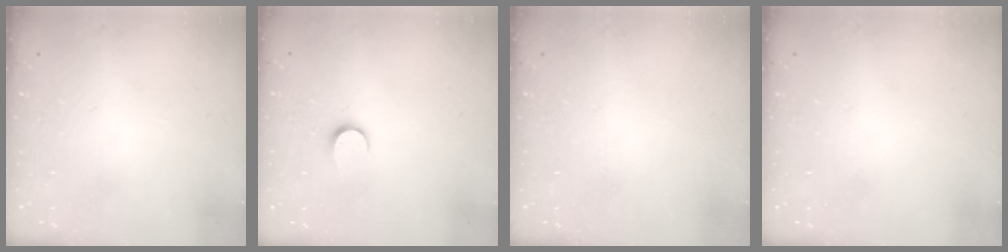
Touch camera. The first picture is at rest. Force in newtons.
{"total": 5.0, "press": 5.0, "slide": 0.5}
{"total": 0.0}
{"total": 0.0}